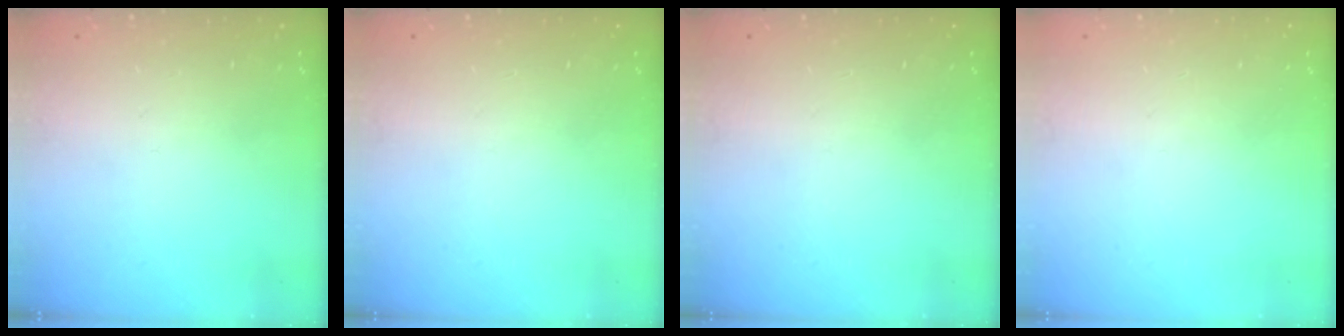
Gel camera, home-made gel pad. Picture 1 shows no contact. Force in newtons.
{"total": 0.0}
{"total": 0.0}
{"total": 0.0}